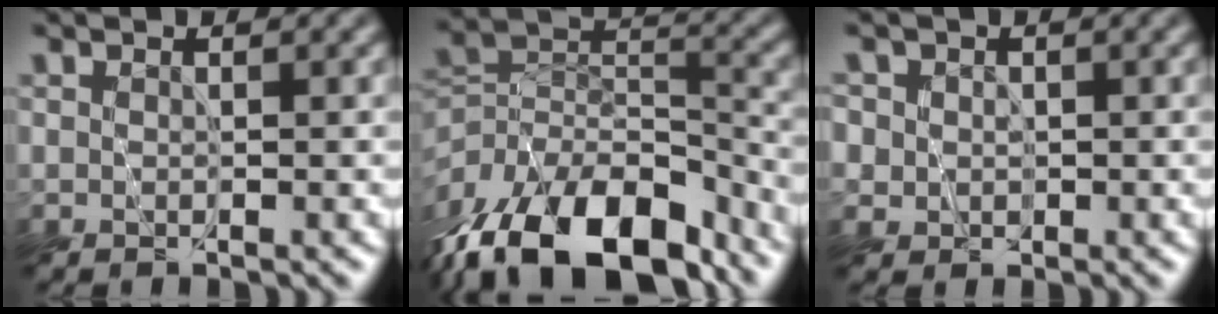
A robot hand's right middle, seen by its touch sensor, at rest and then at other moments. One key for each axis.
{"total": 14.9, "fx": -9.7, "fy": 7.9, "fz": 8.1, "tx": -0.183, "ty": -0.002, "tz": -0.158}
{"total": 3.0, "fx": 0.7, "fy": 2.9, "fz": 0.8, "tx": -0.018, "ty": 0.012, "tz": -0.001}